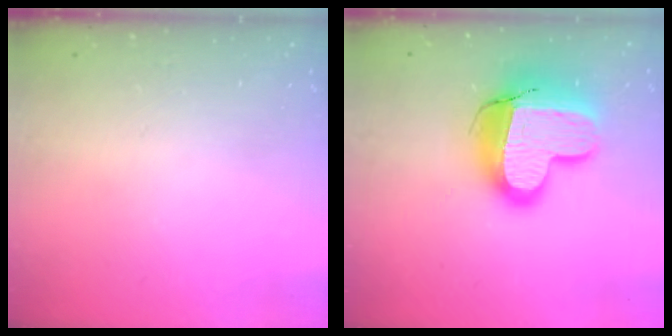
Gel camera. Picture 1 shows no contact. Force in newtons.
{"total": 16.9, "press": 16.8, "slide": 1.4}